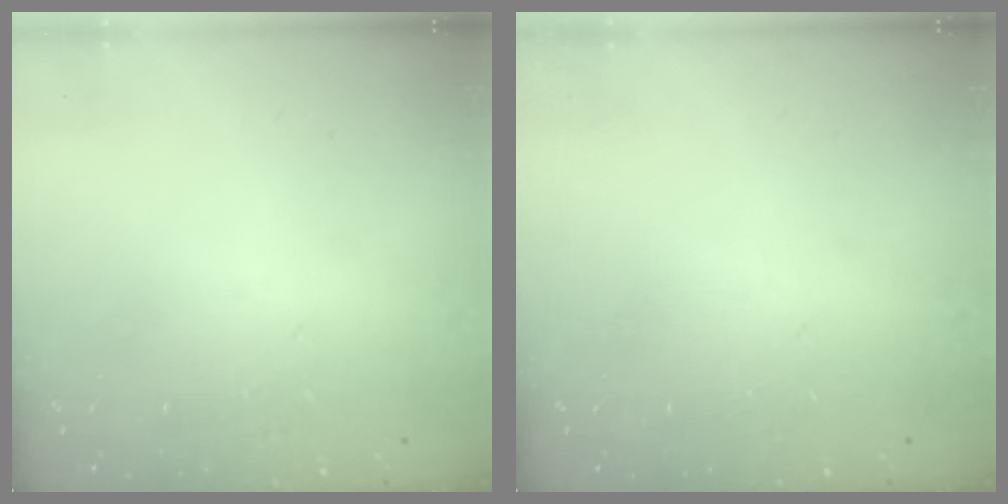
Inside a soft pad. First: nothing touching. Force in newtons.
{"total": 0.0}